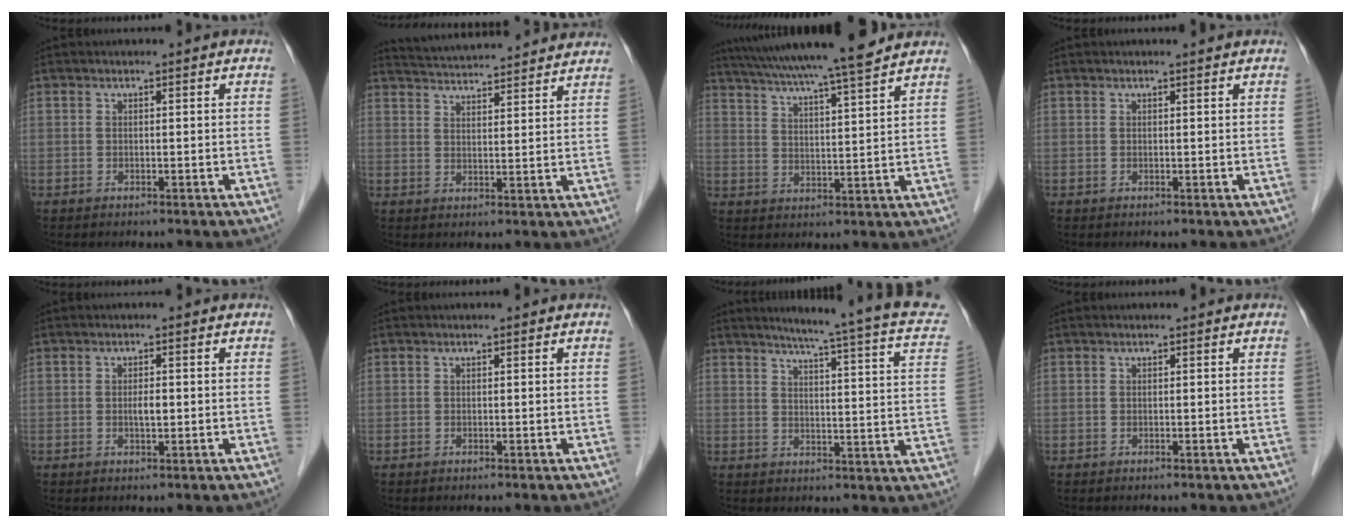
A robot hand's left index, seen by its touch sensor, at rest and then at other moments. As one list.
[{"total": 15.9, "force": [15.0, 1.6, 5.1], "torque": [-0.085, 0.033, 0.206]}, {"total": 17.2, "force": [15.0, -0.4, 8.4], "torque": [-0.147, 0.015, 0.223]}, {"total": 1.3, "force": [1.1, -0.1, 0.7], "torque": [-0.010, 0.008, 0.018]}, {"total": 1.6, "force": [-0.1, 0.5, 1.5], "torque": [-0.029, 0.001, -0.001]}, {"total": 0.0}, {"total": 18.4, "force": [15.2, 0.8, 10.3], "torque": [-0.139, -0.028, 0.167]}, {"total": 0.0}]